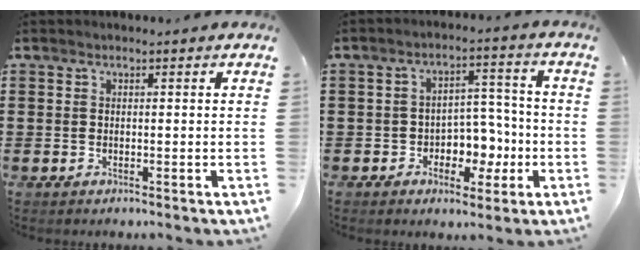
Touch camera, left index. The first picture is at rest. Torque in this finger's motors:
{"motor_torque": [0.31, 0.14, 0.20, 0.08]}